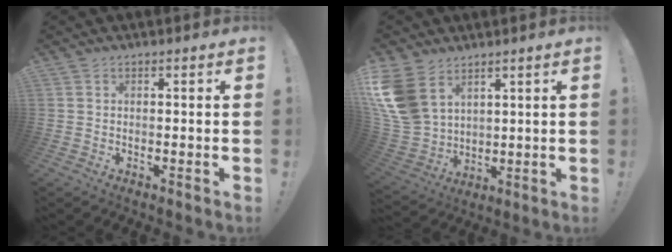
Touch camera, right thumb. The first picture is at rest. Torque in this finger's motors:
{"motor_torque": [1.40, 3.60, 1.49, 1.27, 0.25]}